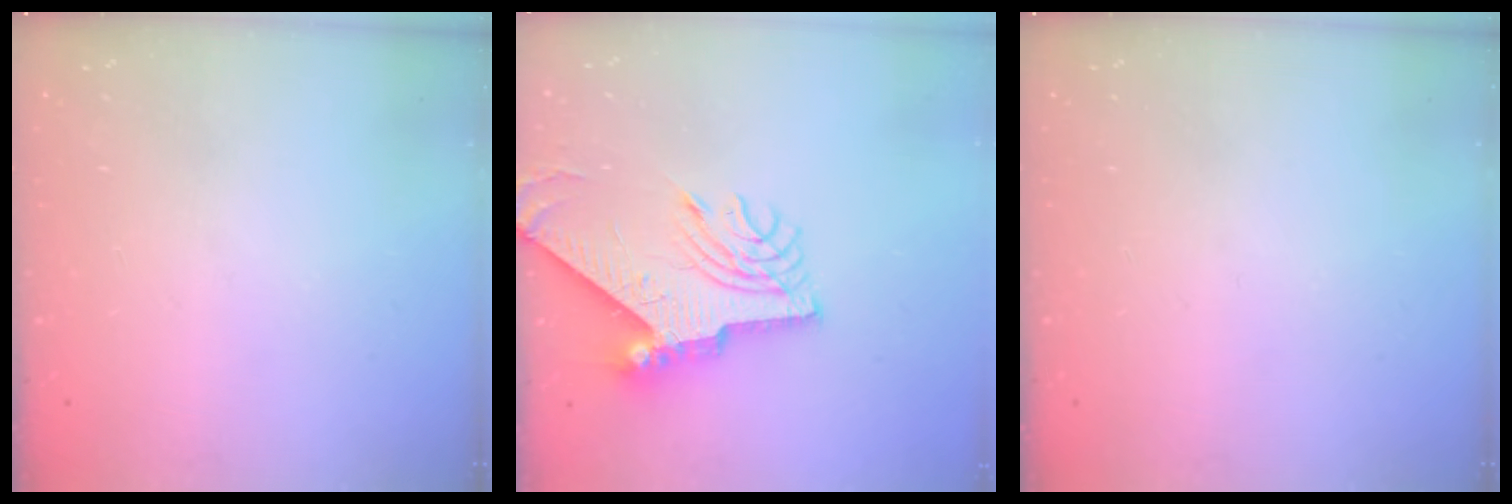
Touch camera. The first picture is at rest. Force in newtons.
{"total": 12.3, "press": 12.2, "slide": 1.2}
{"total": 0.0}